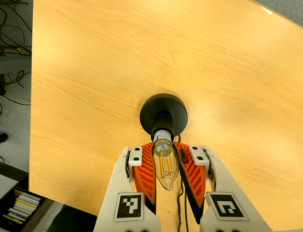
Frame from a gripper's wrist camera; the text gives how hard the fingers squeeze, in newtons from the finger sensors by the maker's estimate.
{"total": 20.3, "left": 19.5, "right": 21.0}